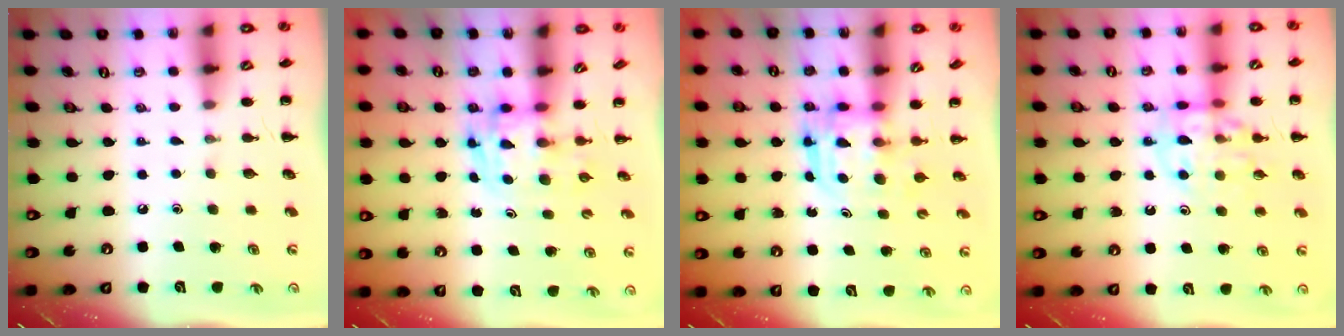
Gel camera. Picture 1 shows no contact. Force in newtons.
{"total": 3.6, "press": 3.6, "slide": 0.6}
{"total": 3.1, "press": 3.1, "slide": 0.2}
{"total": 12.7, "press": 12.6, "slide": 2.1}